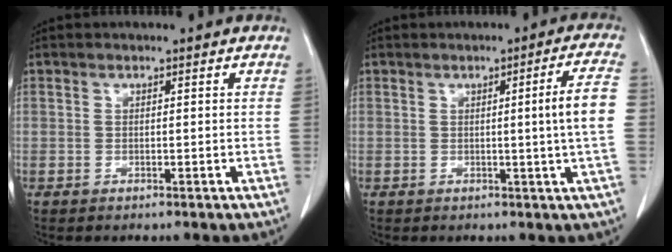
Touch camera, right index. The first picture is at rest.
{"total": 6.0, "force": [-0.2, -1.5, 5.8], "torque": [-0.079, -0.005, -0.003]}